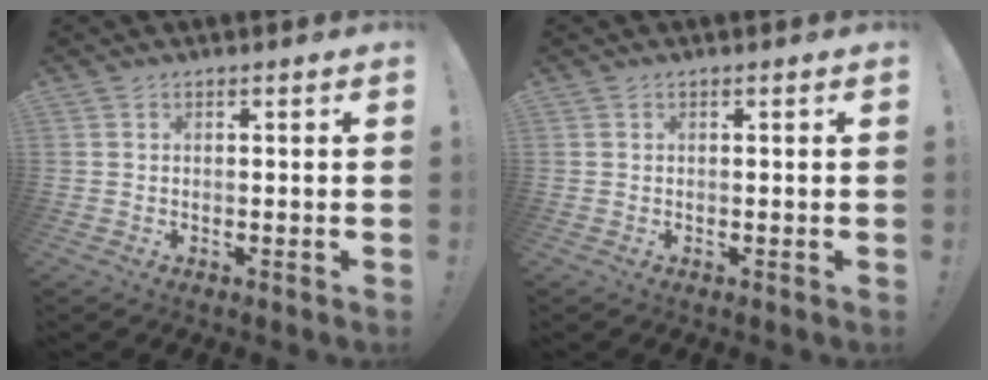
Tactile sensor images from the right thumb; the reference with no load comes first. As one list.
[{"total": 0.0}]